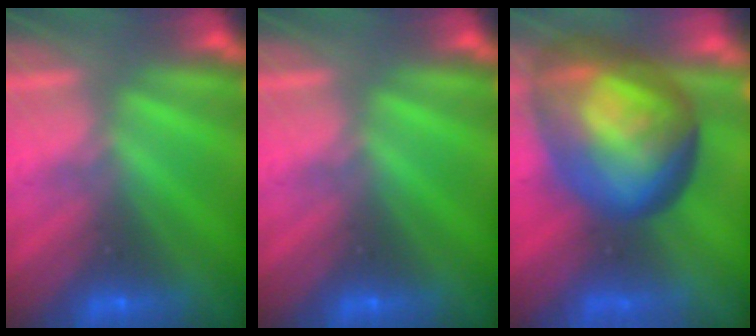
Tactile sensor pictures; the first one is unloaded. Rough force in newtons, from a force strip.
{"total": 0.0}
{"total": 9.5}